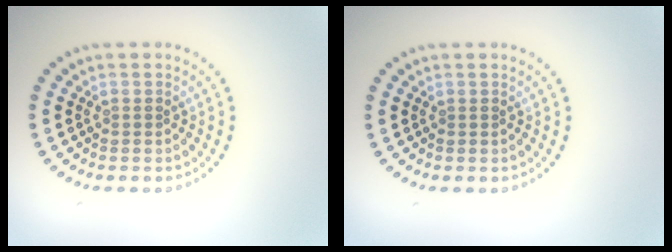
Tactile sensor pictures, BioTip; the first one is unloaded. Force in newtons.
{"total": 0.0}